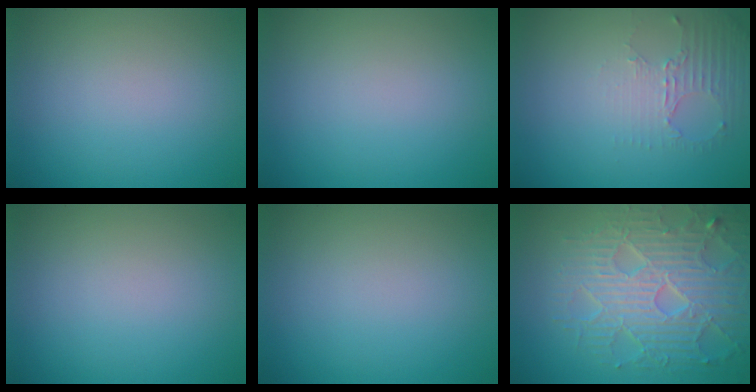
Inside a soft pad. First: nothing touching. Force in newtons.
{"total": 0.0}
{"total": 2.7, "press": 1.9, "slide": 1.9}
{"total": 0.0}
{"total": 0.0}
{"total": 7.6, "press": 5.9, "slide": 4.7}